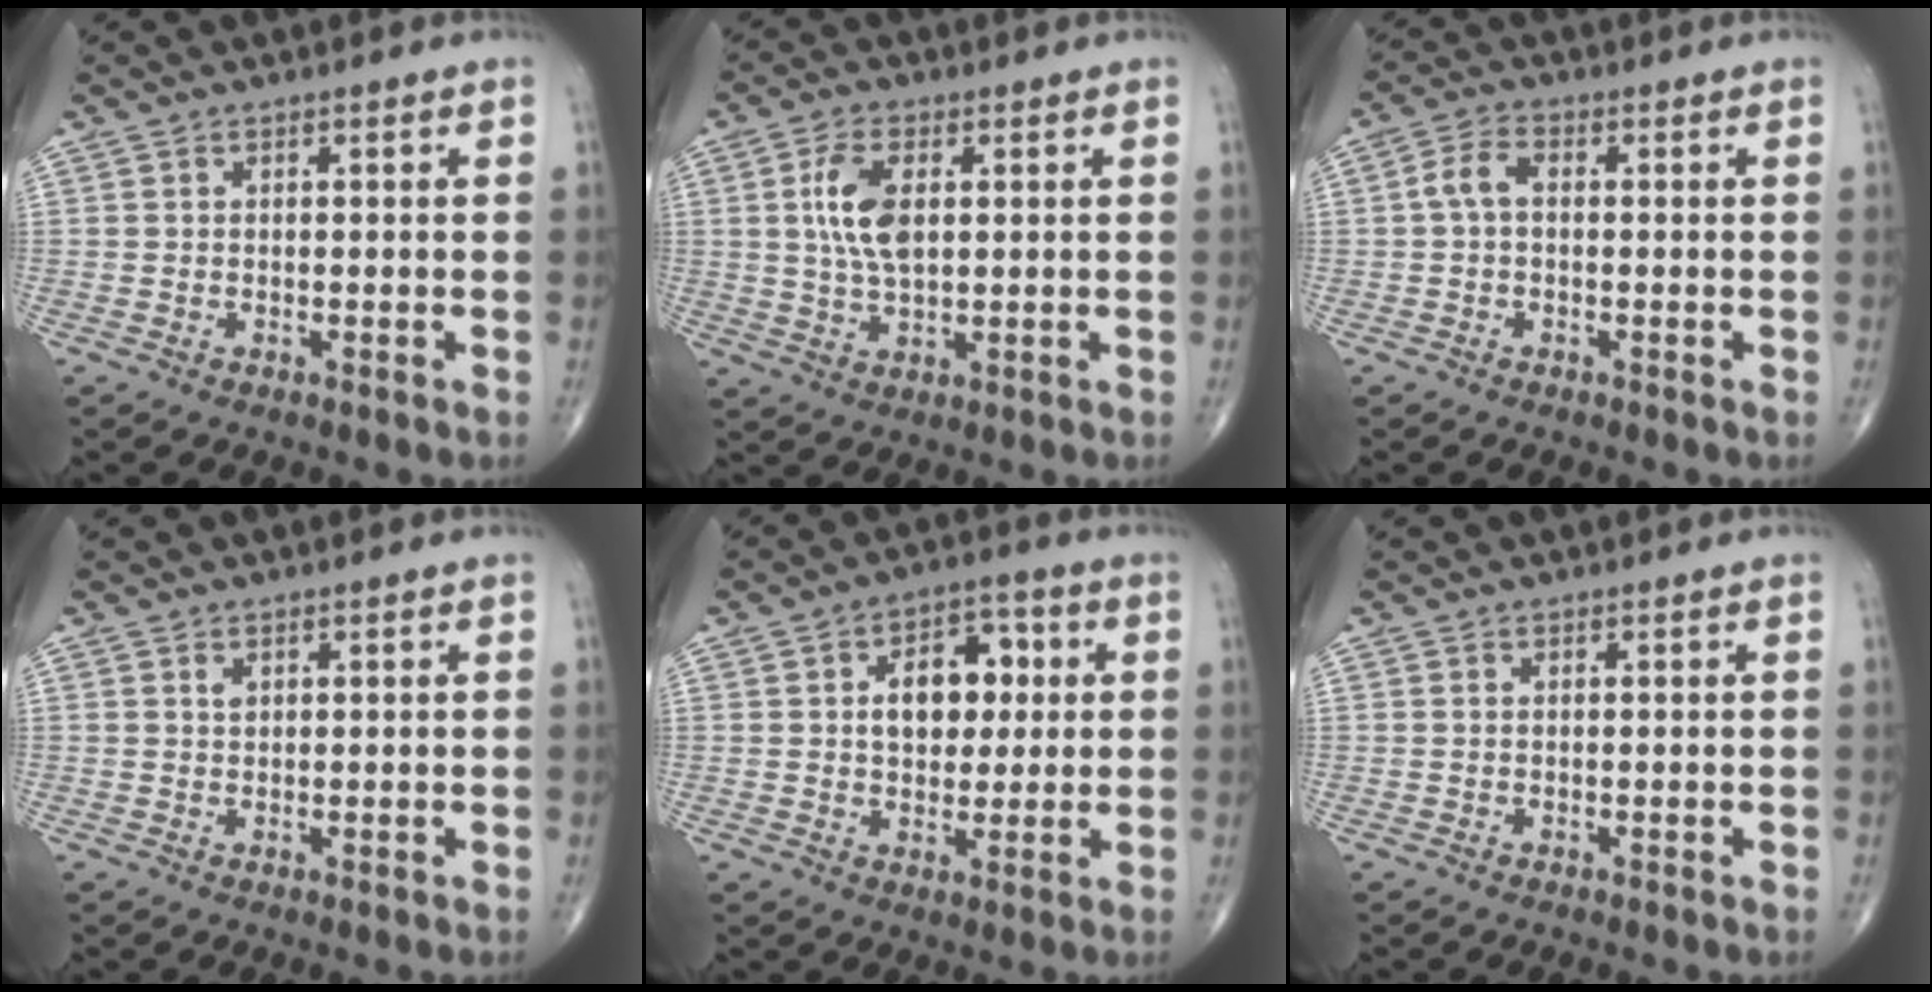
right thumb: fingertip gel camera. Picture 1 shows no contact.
{"total": 7.9, "force": [1.5, 4.0, 6.7], "torque": [-0.134, -0.002, 0.030]}
{"total": 4.0, "force": [0.0, 2.3, 3.2], "torque": [-0.066, 0.014, -0.007]}
{"total": 1.0, "force": [0.5, 0.7, 0.6], "torque": [-0.006, -0.001, 0.010]}
{"total": 10.4, "force": [1.7, 6.9, 7.6], "torque": [-0.073, 0.011, 0.024]}
{"total": 0.0}